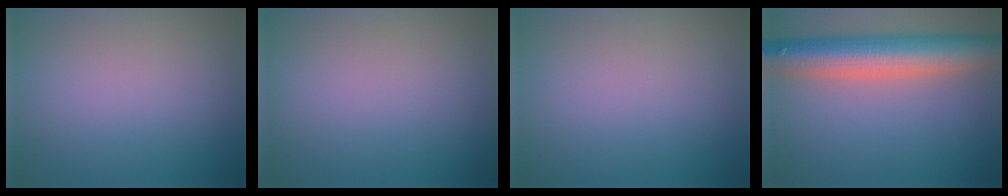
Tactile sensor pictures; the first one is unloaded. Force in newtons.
{"total": 0.0}
{"total": 0.0}
{"total": 8.9, "press": 8.9, "slide": 0.5}